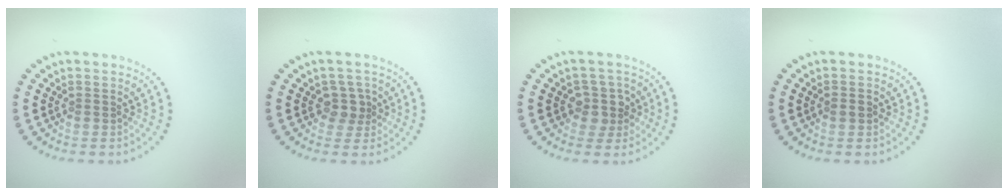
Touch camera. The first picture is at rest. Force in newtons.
{"total": 2.1, "press": 1.8, "slide": 1.2}
{"total": 2.8, "press": 2.4, "slide": 1.4}
{"total": 1.1, "press": 1.1, "slide": 0.1}